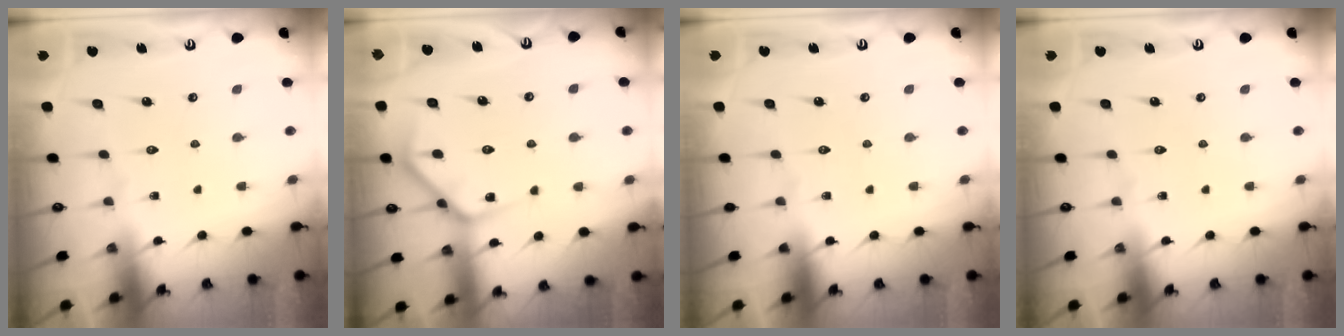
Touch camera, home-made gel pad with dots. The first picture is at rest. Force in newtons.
{"total": 7.4, "press": 7.3, "slide": 0.8}
{"total": 0.0}
{"total": 0.0}